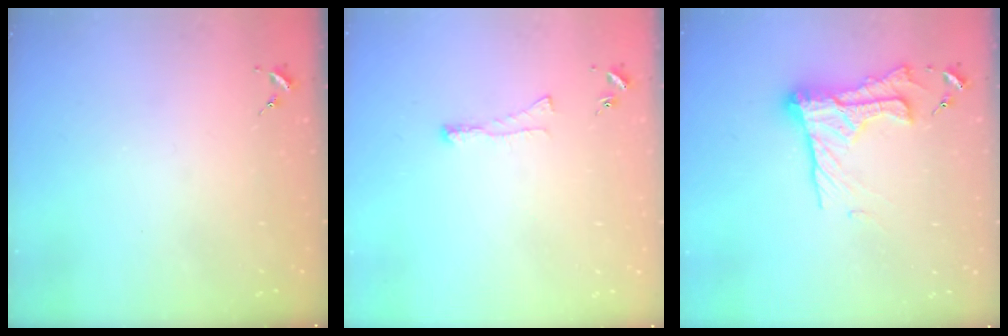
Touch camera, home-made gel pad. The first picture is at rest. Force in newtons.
{"total": 3.9, "press": 3.9, "slide": 0.5}
{"total": 16.9, "press": 16.9, "slide": 1.4}